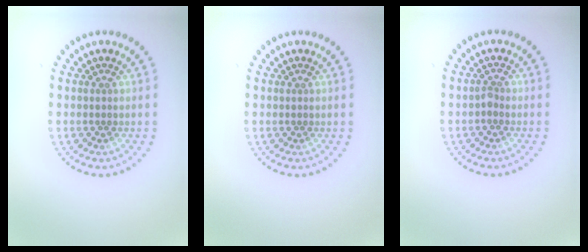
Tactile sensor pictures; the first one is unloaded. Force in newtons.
{"total": 0.0}
{"total": 0.7, "press": 0.6, "slide": 0.3}